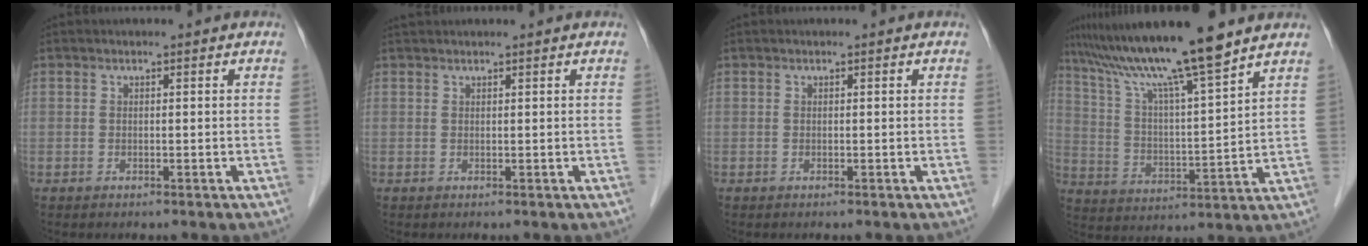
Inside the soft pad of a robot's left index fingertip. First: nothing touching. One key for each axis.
{"total": 2.7, "fx": 2.6, "fy": 0.1, "fz": 0.8, "tx": -0.009, "ty": 0.031, "tz": 0.042}
{"total": 0.0}
{"total": 16.4, "fx": 13.2, "fy": -0.7, "fz": 9.6, "tx": -0.170, "ty": 0.010, "tz": 0.229}